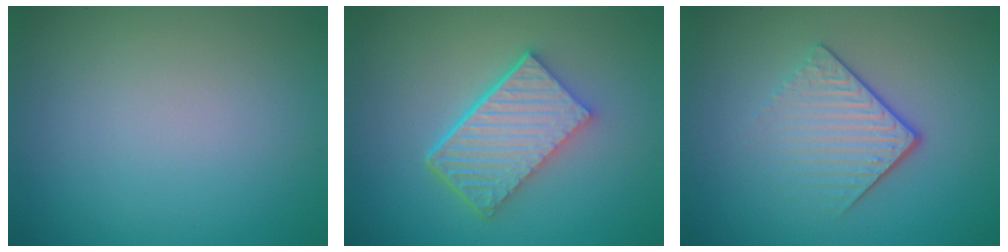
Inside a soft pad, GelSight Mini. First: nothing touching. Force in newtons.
{"total": 6.1, "press": 4.4, "slide": 4.1}
{"total": 4.2, "press": 2.7, "slide": 3.3}